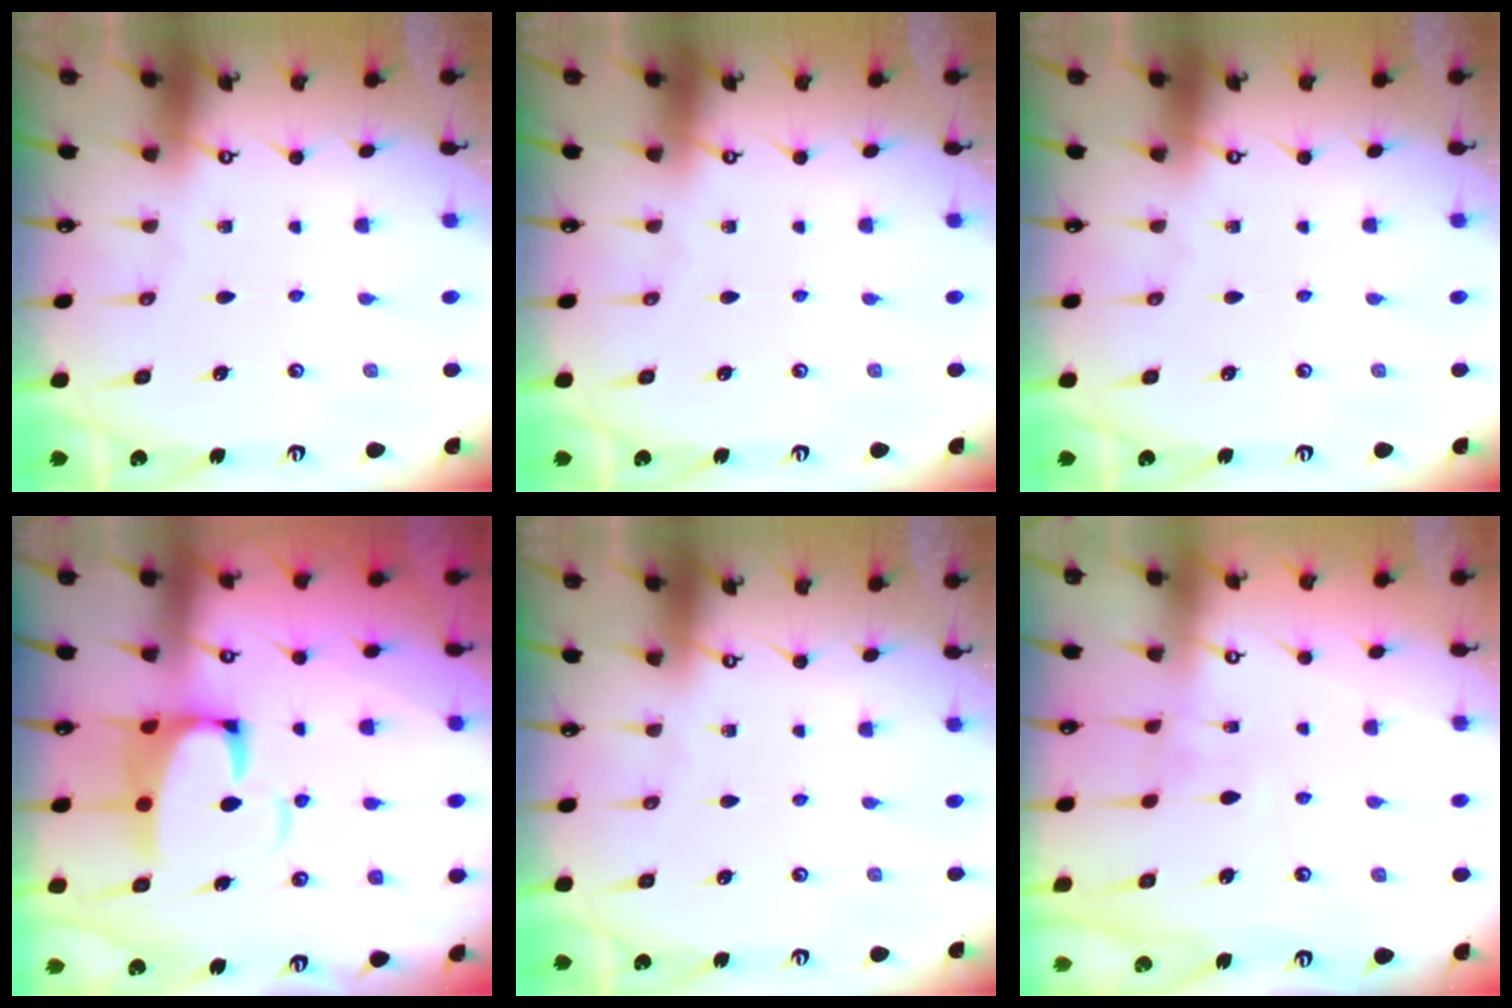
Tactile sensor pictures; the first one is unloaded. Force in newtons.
{"total": 0.0}
{"total": 0.0}
{"total": 6.1, "press": 6.0, "slide": 1.2}
{"total": 0.0}
{"total": 3.0, "press": 3.0, "slide": 0.4}